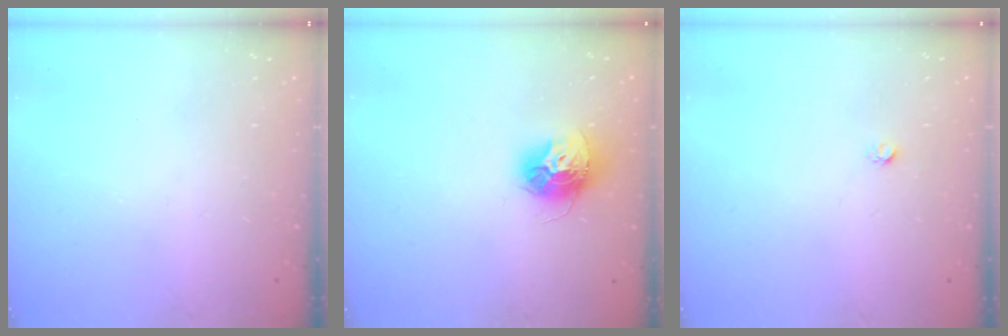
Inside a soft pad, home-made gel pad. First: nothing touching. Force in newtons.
{"total": 12.2, "press": 12.1, "slide": 1.1}
{"total": 1.6, "press": 1.5, "slide": 0.1}